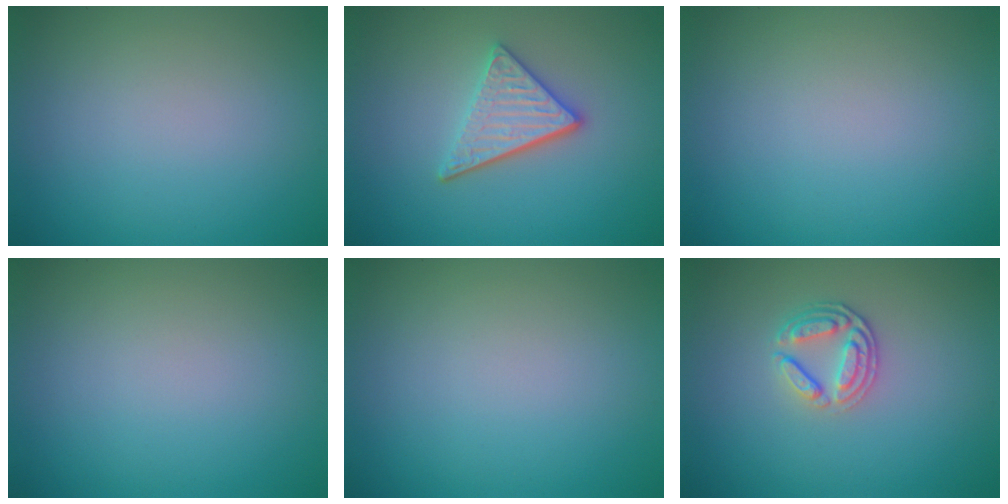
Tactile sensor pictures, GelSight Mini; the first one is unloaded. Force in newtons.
{"total": 3.6, "press": 3.0, "slide": 1.9}
{"total": 0.0}
{"total": 0.0}
{"total": 0.0}
{"total": 2.7, "press": 2.4, "slide": 1.2}